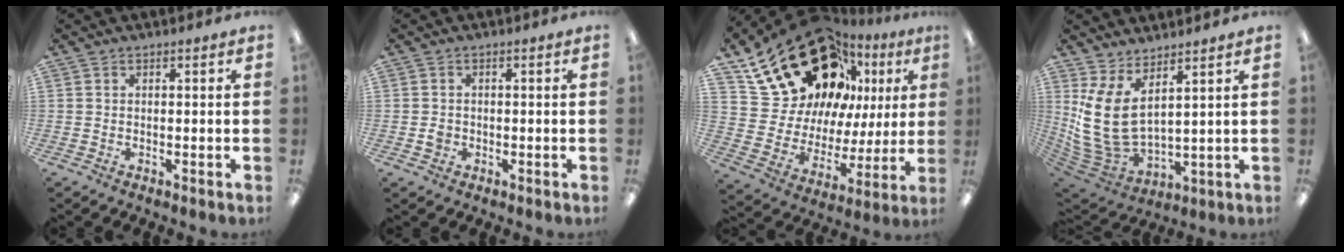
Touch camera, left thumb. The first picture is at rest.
{"total": 1.9, "force": [-0.3, 1.6, 0.8], "torque": [-0.016, 0.004, -0.008]}
{"total": 24.7, "force": [16.8, 14.3, 11.0], "torque": [-0.173, -0.108, 0.322]}
{"total": 12.5, "force": [4.8, 6.8, 9.3], "torque": [-0.232, -0.034, 0.095]}